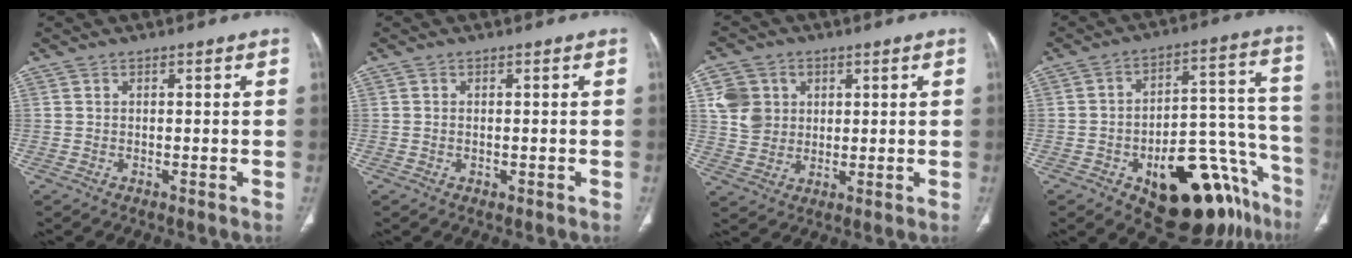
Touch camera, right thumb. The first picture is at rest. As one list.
[{"total": 0.8, "force": [-0.2, 0.6, 0.6], "torque": [-0.014, 0.001, 0.000]}, {"total": 8.2, "force": [2.3, 7.1, 3.2], "torque": [-0.039, -0.003, 0.049]}, {"total": 24.2, "force": [-13.1, 11.1, 17.0], "torque": [-0.137, 0.105, -0.175]}]